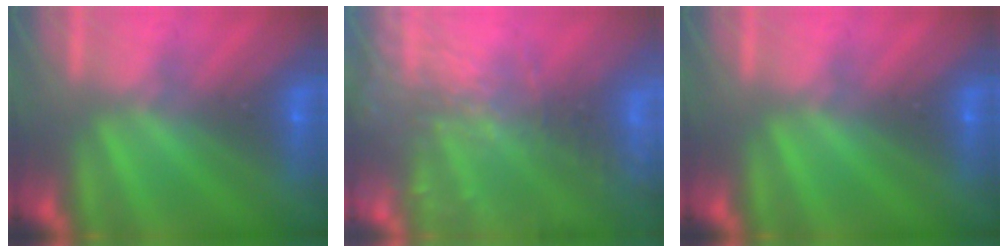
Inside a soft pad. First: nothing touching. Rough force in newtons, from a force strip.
{"total": 7.7}
{"total": 0.0}